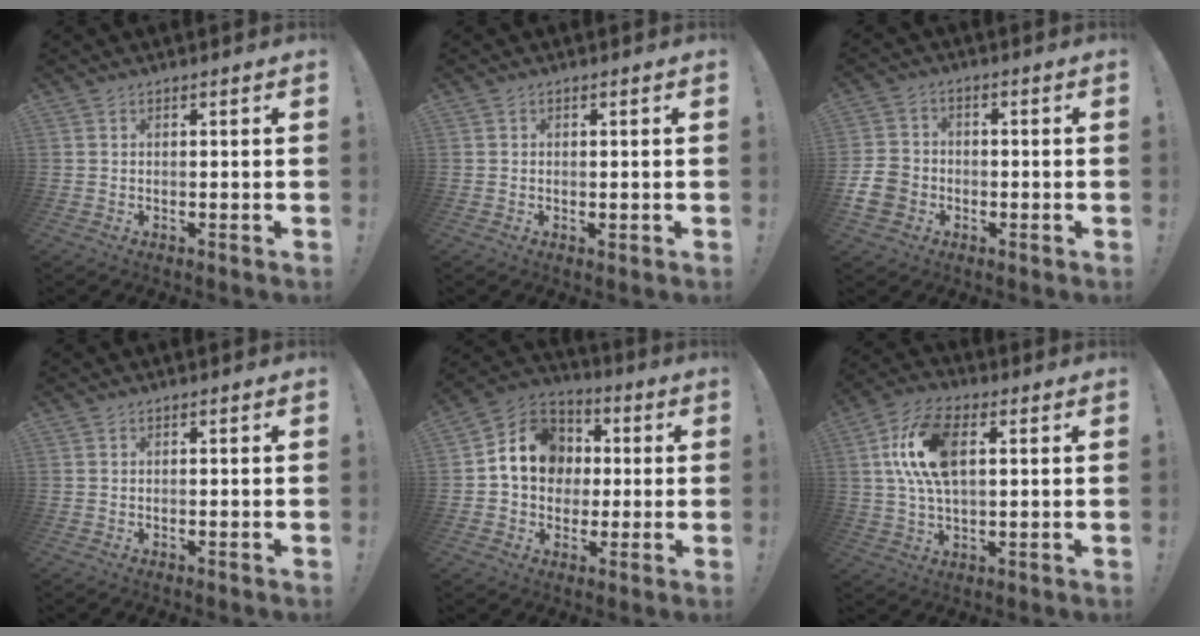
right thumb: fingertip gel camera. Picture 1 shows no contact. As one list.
[{"total": 0.6, "force": [0.3, 0.4, 0.4], "torque": [-0.006, 0.001, 0.007]}, {"total": 9.3, "force": [-3.3, 7.6, 4.2], "torque": [-0.083, 0.023, -0.061]}, {"total": 0.0}, {"total": 14.5, "force": [1.7, 12.5, 7.1], "torque": [-0.087, 0.010, 0.044]}, {"total": 14.7, "force": [3.2, 8.1, 11.9], "torque": [-0.232, 0.008, 0.058]}]